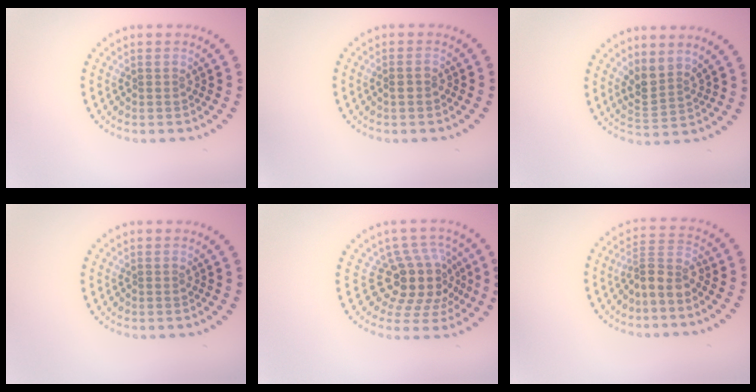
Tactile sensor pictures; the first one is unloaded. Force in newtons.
{"total": 0.8, "press": 0.8, "slide": 0.3}
{"total": 2.7, "press": 2.0, "slide": 1.8}
{"total": 0.0}
{"total": 5.0, "press": 3.7, "slide": 3.3}
{"total": 2.9, "press": 2.2, "slide": 1.9}